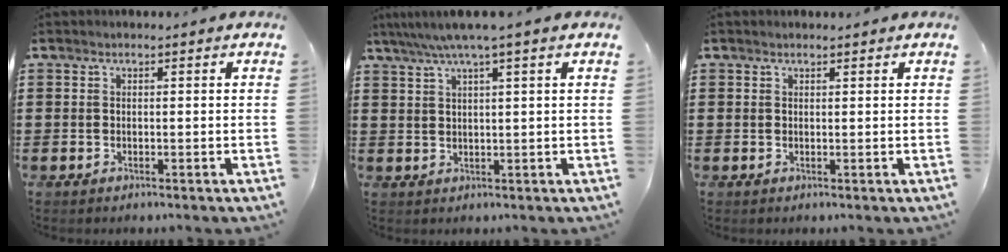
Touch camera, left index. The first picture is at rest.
{"total": 3.7, "force": [2.2, -0.4, 2.9], "torque": [-0.060, -0.002, 0.037]}
{"total": 0.5, "force": [0.5, 0.1, 0.1], "torque": [-0.004, 0.000, 0.010]}